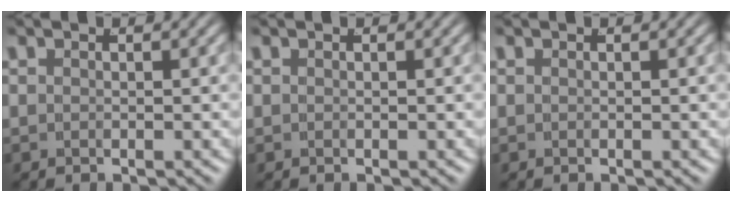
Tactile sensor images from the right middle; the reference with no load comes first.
{"total": 0.0}
{"total": 0.0}